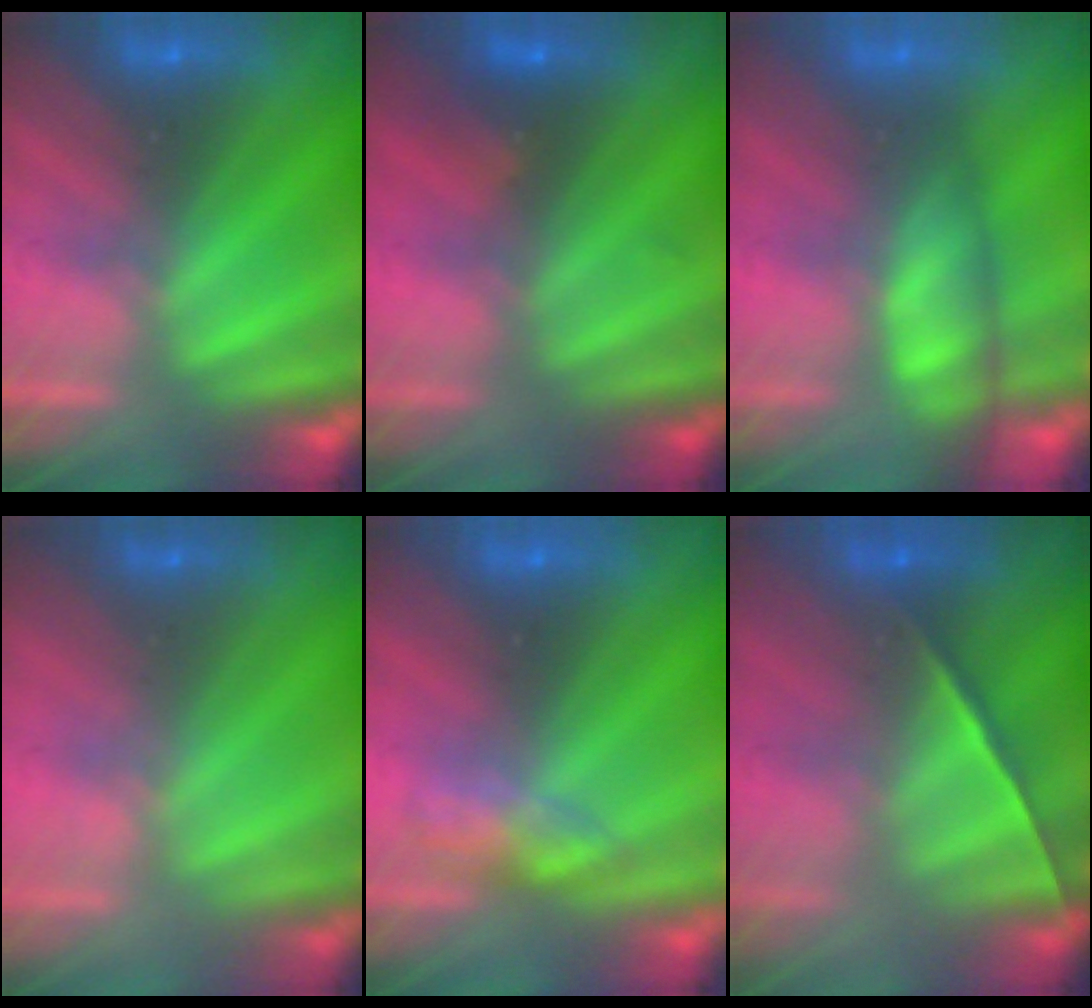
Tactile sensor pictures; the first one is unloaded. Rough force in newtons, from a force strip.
{"total": 2.3}
{"total": 4.7}
{"total": 2.3}
{"total": 2.7}
{"total": 1.1}